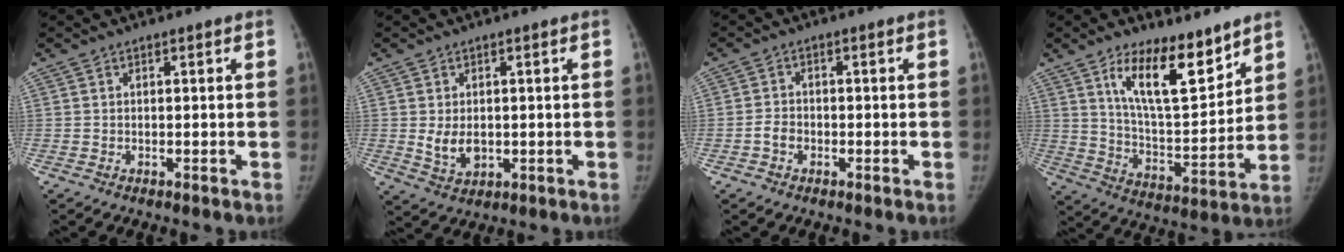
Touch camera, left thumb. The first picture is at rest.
{"total": 4.9, "force": [0.1, 3.4, 3.5], "torque": [-0.052, -0.011, 0.013]}
{"total": 2.7, "force": [-1.0, 2.0, 1.4], "torque": [-0.020, 0.011, -0.020]}
{"total": 15.3, "force": [9.8, 5.6, 10.4], "torque": [-0.138, -0.073, 0.181]}